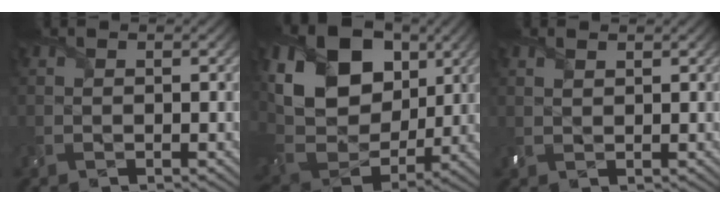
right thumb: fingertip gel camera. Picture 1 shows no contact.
{"total": 14.7, "force": [5.4, 10.2, 9.0], "torque": [-0.202, 0.012, 0.096]}
{"total": 1.2, "force": [0.8, 0.5, 0.7], "torque": [-0.023, 0.001, 0.017]}